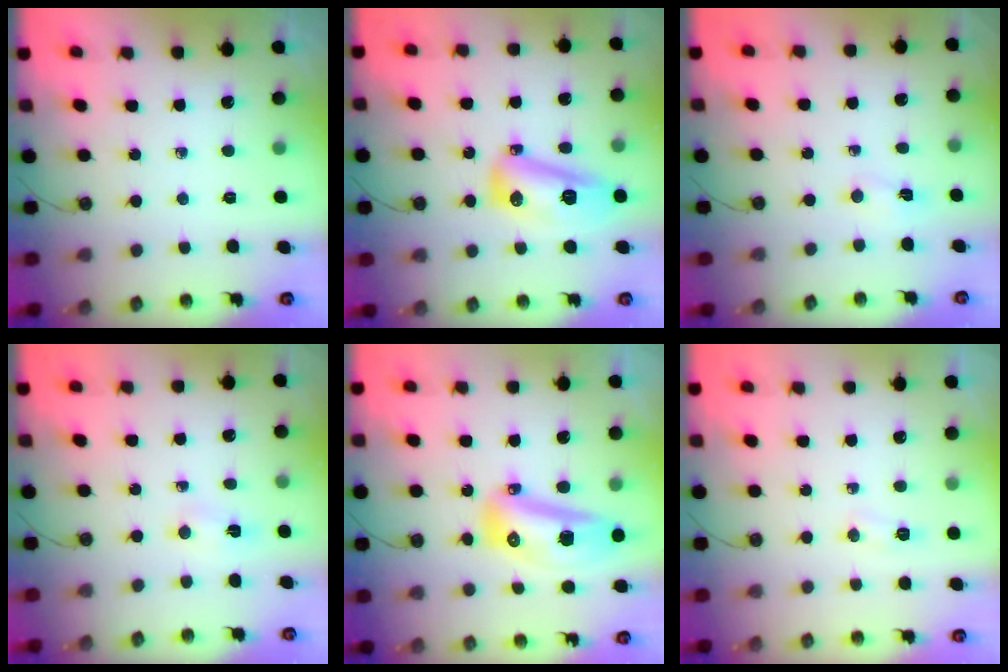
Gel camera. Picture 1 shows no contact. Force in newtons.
{"total": 12.5, "press": 12.5, "slide": 1.0}
{"total": 4.0, "press": 1.2, "slide": 3.8}
{"total": 8.3, "press": 2.8, "slide": 7.9}
{"total": 14.3, "press": 14.0, "slide": 3.3}
{"total": 4.9, "press": 3.6, "slide": 3.3}